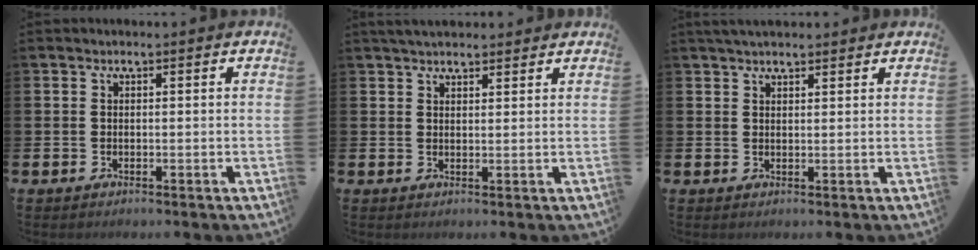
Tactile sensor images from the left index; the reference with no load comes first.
{"total": 3.1, "force": [2.9, 0.8, 0.7], "torque": [-0.009, -0.009, 0.051]}
{"total": 2.6, "force": [2.4, 0.7, 0.8], "torque": [-0.019, -0.002, 0.045]}